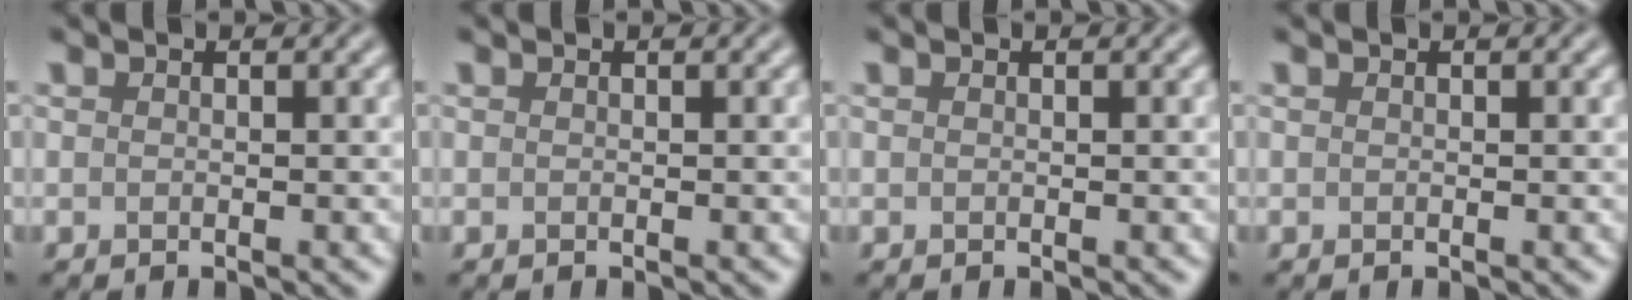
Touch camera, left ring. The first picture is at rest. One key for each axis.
{"total": 0.0}
{"total": 0.0}
{"total": 0.0}